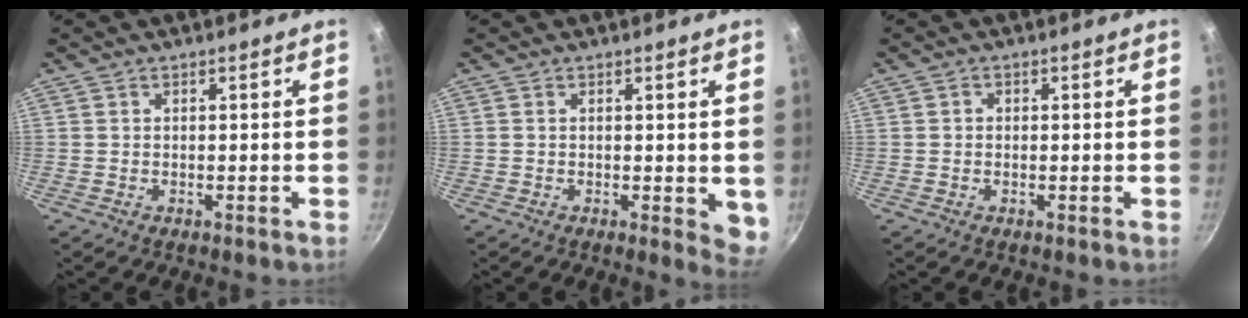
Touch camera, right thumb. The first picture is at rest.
{"total": 4.2, "force": [0.3, 1.7, 3.9], "torque": [-0.038, -0.010, 0.003]}
{"total": 0.9, "force": [-0.1, 0.8, 0.3], "torque": [-0.004, 0.004, -0.002]}